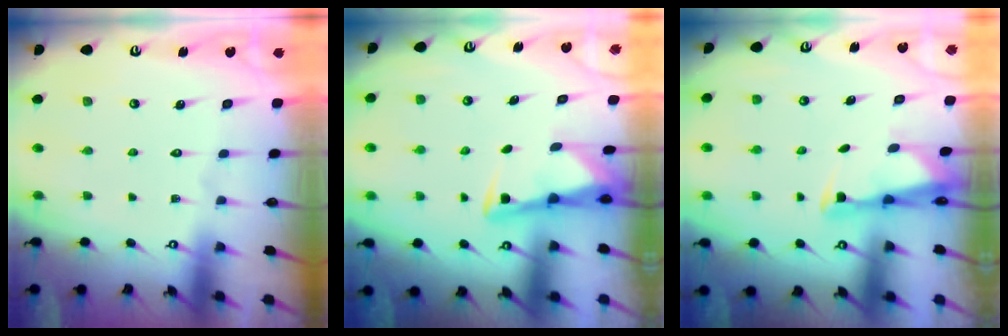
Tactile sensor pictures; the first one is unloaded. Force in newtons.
{"total": 2.9, "press": 2.9, "slide": 0.4}
{"total": 2.7, "press": 2.6, "slide": 0.7}